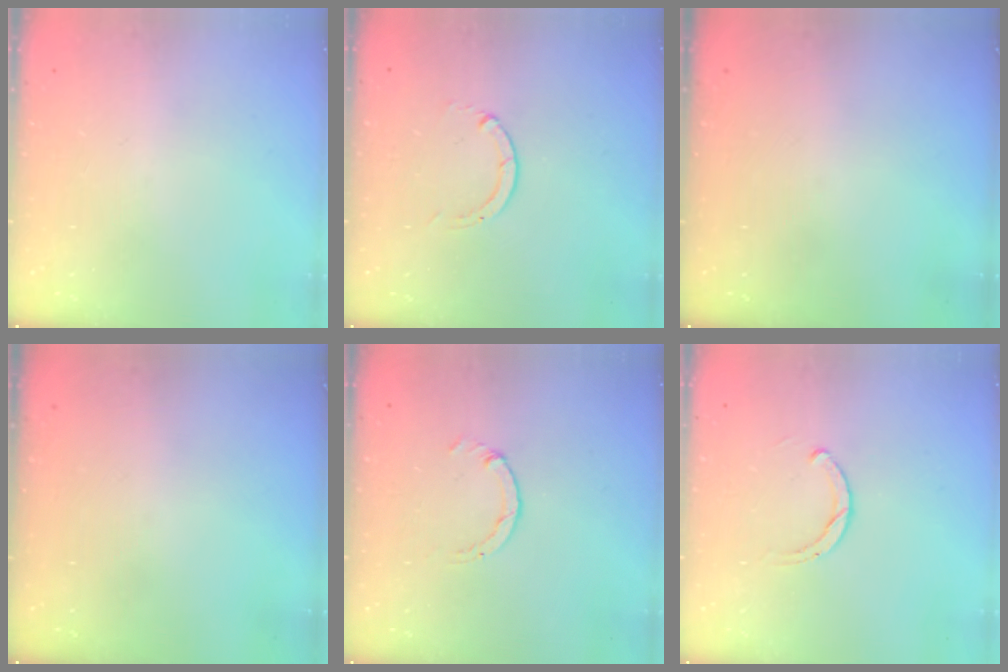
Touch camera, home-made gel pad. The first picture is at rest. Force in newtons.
{"total": 0.0}
{"total": 0.0}
{"total": 0.0}
{"total": 0.7, "press": 0.7, "slide": 0.2}
{"total": 1.9, "press": 1.9, "slide": 0.2}